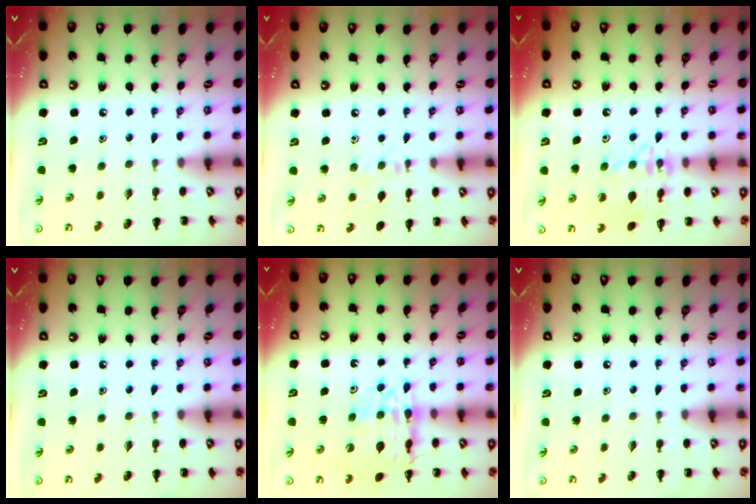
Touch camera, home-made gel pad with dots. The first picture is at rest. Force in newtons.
{"total": 6.7, "press": 6.5, "slide": 1.7}
{"total": 14.9, "press": 14.8, "slide": 1.2}
{"total": 0.0}
{"total": 13.0, "press": 12.6, "slide": 3.1}
{"total": 0.0}